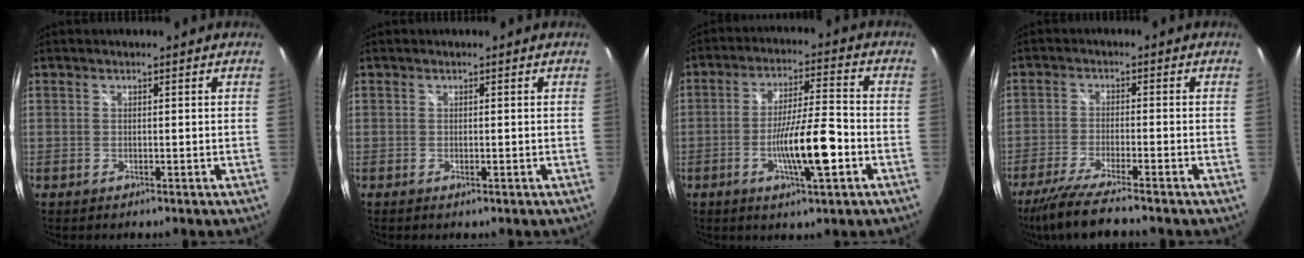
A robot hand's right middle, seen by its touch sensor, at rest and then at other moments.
{"total": 0.5, "force": [-0.3, 0.3, 0.4], "torque": [-0.007, -0.002, -0.003]}
{"total": 11.0, "force": [-3.9, 1.3, 10.2], "torque": [-0.188, -0.009, -0.065]}
{"total": 10.0, "force": [-8.5, -0.1, 5.3], "torque": [-0.117, -0.030, -0.148]}